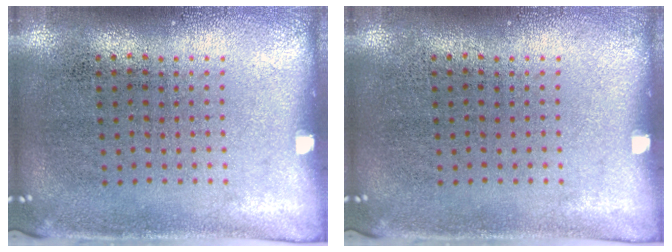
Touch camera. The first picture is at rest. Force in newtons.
{"total": 0.0}